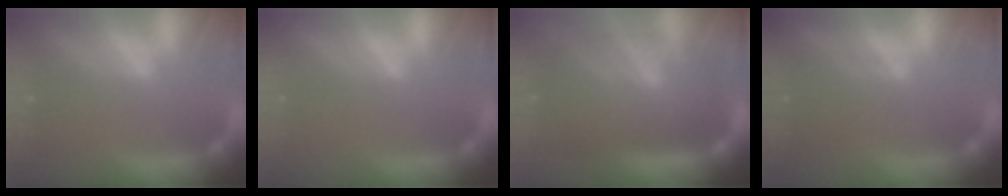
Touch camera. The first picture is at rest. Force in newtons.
{"total": 0.0}
{"total": 9.5}
{"total": 3.0}